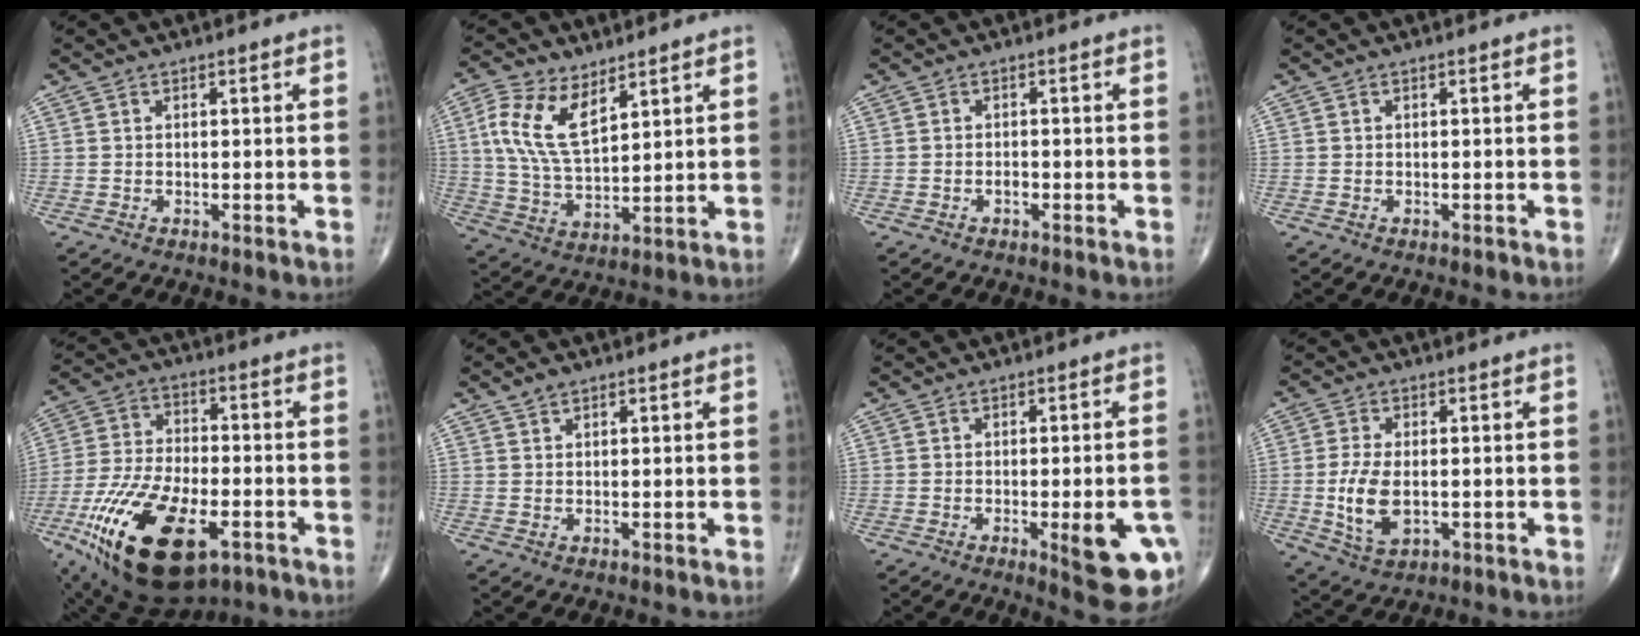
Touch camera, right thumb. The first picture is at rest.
{"total": 12.0, "force": [5.4, 6.0, 8.9], "torque": [-0.169, -0.018, 0.111]}
{"total": 1.0, "force": [-0.5, 0.7, 0.6], "torque": [-0.007, 0.003, -0.009]}
{"total": 0.0}
{"total": 23.3, "force": [-10.1, 11.0, 17.9], "torque": [-0.377, 0.009, -0.166]}
{"total": 1.6, "force": [1.2, 0.9, 0.6], "torque": [-0.004, -0.003, 0.021]}
{"total": 11.5, "force": [-3.7, 3.1, 10.5], "torque": [-0.118, -0.001, -0.038]}
{"total": 8.2, "force": [-0.9, 4.5, 6.8], "torque": [-0.137, -0.009, -0.010]}